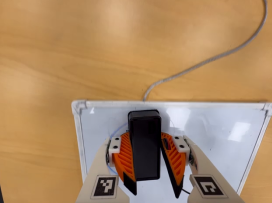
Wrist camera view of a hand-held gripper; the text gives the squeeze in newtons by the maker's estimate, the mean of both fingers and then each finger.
{"total": 12.4, "left": 14.4, "right": 10.4}